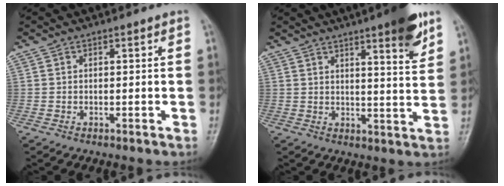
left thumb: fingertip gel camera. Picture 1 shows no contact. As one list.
[{"total": 9.9, "force": [6.0, 1.5, 7.7], "torque": [-0.092, -0.032, 0.078]}]